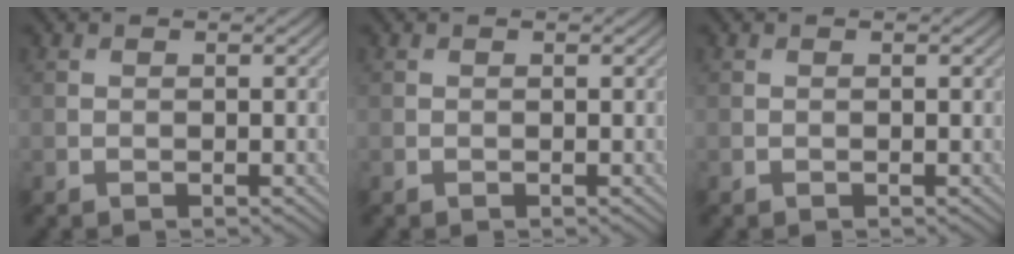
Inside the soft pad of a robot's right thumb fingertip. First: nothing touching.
{"total": 0.0}
{"total": 0.0}